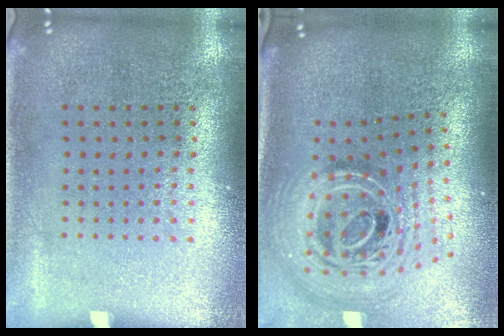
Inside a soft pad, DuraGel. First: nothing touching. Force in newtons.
{"total": 3.0, "press": 2.0, "slide": 2.3}